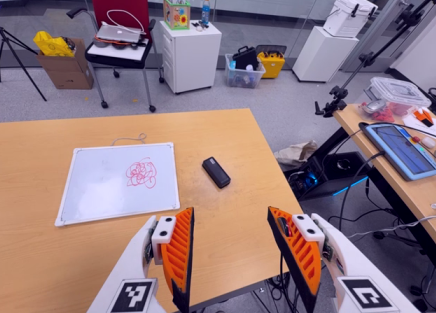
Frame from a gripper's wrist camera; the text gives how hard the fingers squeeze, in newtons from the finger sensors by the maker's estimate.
{"total": 0.0}